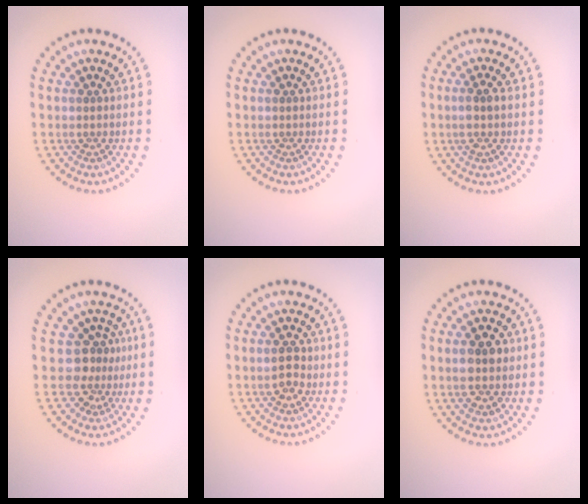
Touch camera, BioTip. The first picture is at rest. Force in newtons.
{"total": 0.0}
{"total": 1.3, "press": 1.1, "slide": 0.7}
{"total": 2.7, "press": 1.9, "slide": 1.9}
{"total": 2.2, "press": 2.2, "slide": 0.1}
{"total": 3.6, "press": 3.6, "slide": 0.2}